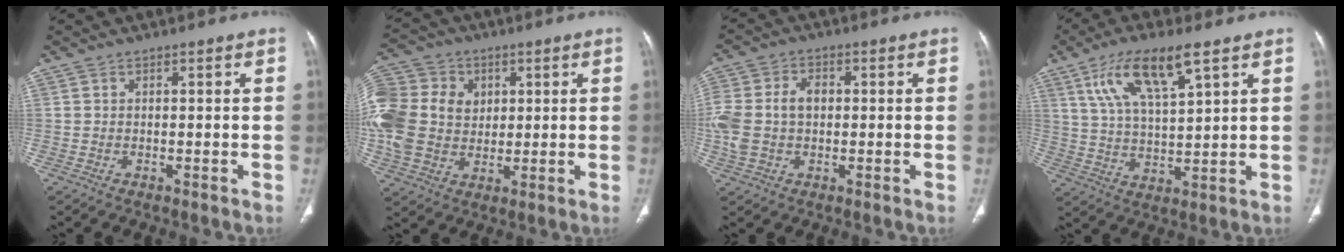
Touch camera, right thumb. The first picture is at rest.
{"total": 22.1, "force": [3.1, 17.8, 12.7], "torque": [-0.304, 0.035, 0.069]}
{"total": 10.9, "force": [0.1, 7.6, 7.7], "torque": [-0.182, 0.024, 0.006]}
{"total": 12.5, "force": [6.6, 3.6, 10.0], "torque": [-0.186, -0.016, 0.129]}